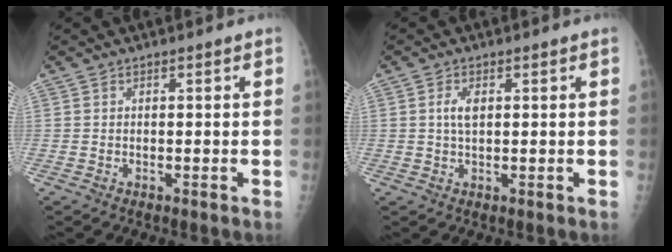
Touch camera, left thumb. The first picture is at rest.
{"total": 2.7, "force": [0.6, 1.3, 2.3], "torque": [-0.044, 0.001, 0.011]}